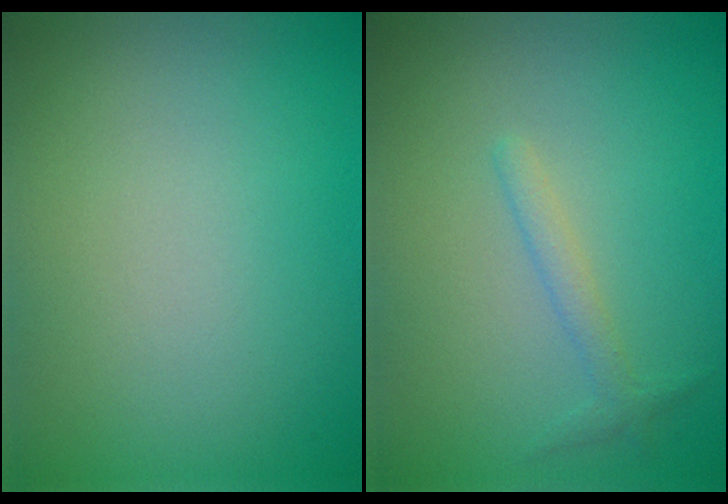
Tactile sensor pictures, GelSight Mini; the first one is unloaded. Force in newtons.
{"total": 1.4, "press": 1.4, "slide": 0.1}